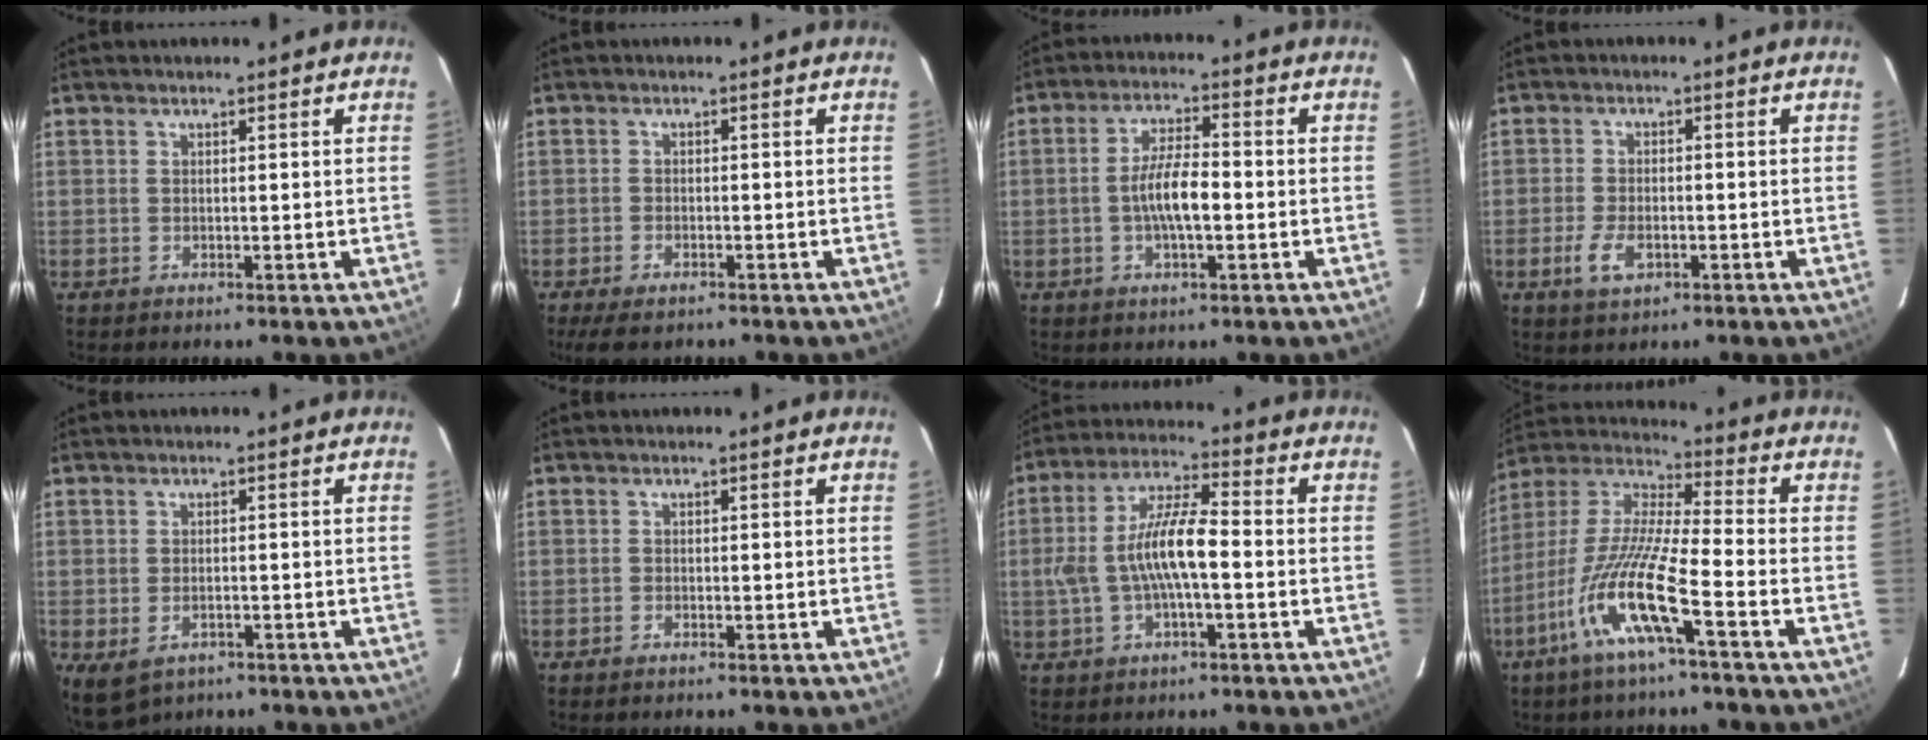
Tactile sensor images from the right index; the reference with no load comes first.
{"total": 5.2, "force": [-3.8, 2.2, 2.7], "torque": [-0.070, -0.016, -0.066]}
{"total": 9.4, "force": [-2.0, 2.5, 8.9], "torque": [-0.171, 0.006, -0.036]}
{"total": 5.1, "force": [-2.1, 2.6, 3.9], "torque": [-0.089, -0.006, -0.038]}
{"total": 5.2, "force": [-2.7, 3.4, 3.0], "torque": [-0.059, -0.017, -0.035]}
{"total": 0.7, "force": [-0.6, 0.3, 0.2], "torque": [-0.004, 0.001, -0.013]}
{"total": 11.2, "force": [-1.6, 2.8, 10.8], "torque": [-0.216, 0.010, -0.027]}
{"total": 14.8, "force": [-7.6, 1.0, 12.7], "torque": [-0.255, -0.018, -0.155]}